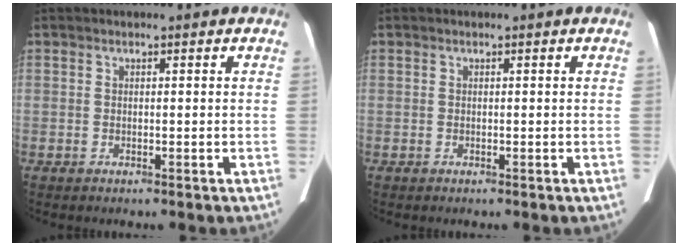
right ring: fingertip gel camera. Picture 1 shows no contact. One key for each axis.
{"total": 0.0}